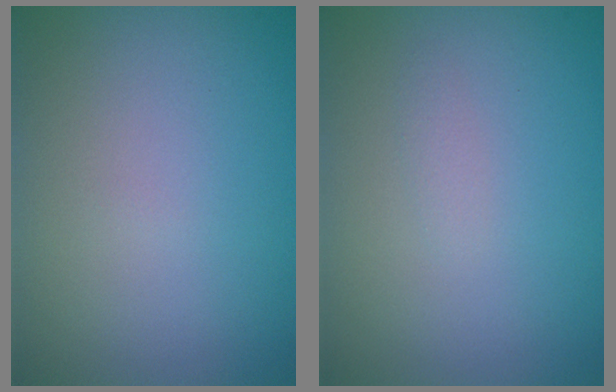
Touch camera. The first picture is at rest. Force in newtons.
{"total": 0.6, "press": 0.6, "slide": 0.0}